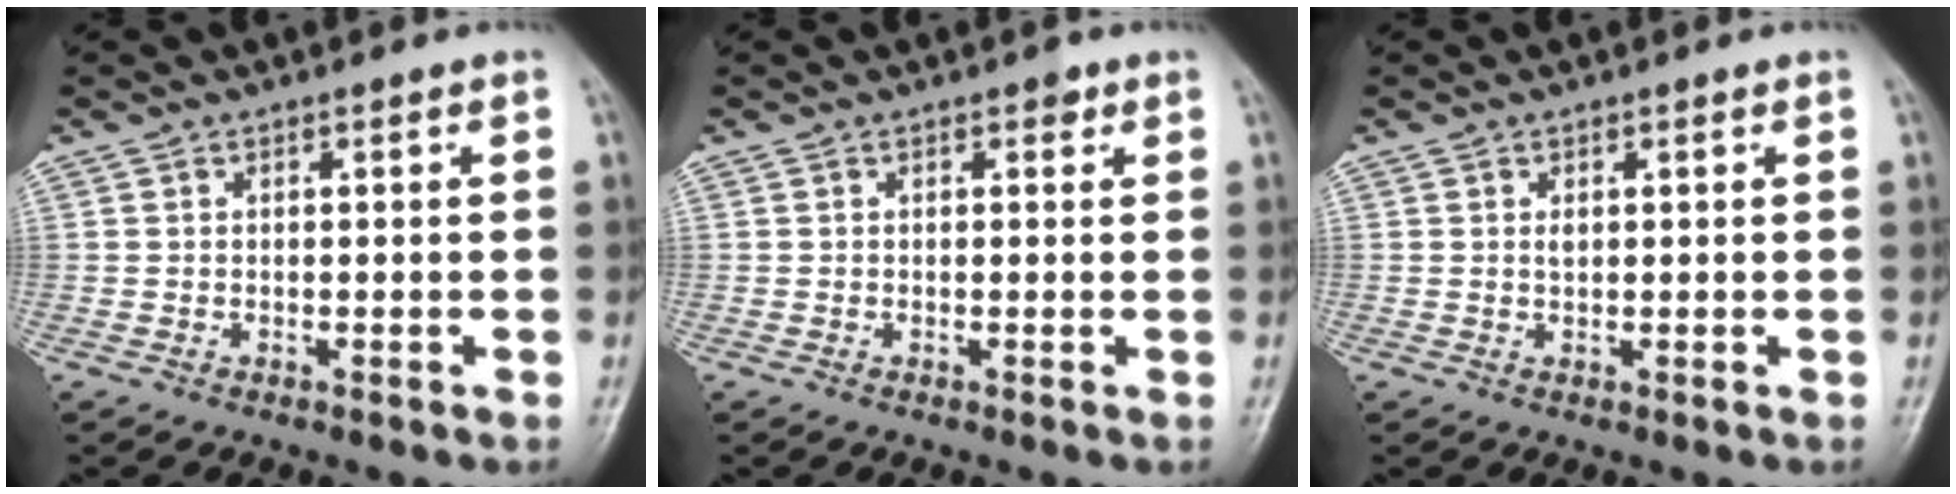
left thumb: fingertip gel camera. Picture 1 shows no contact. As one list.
[{"total": 1.2, "force": [0.6, 0.8, 0.7], "torque": [0.001, 0.000, 0.005]}, {"total": 1.1, "force": [0.4, 0.7, 0.7], "torque": [-0.009, -0.002, 0.007]}]